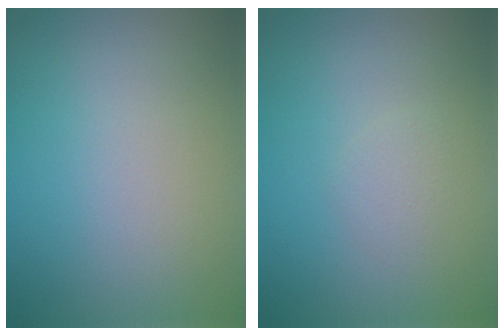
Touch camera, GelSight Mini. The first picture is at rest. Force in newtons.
{"total": 0.9, "press": 0.9, "slide": 0.0}